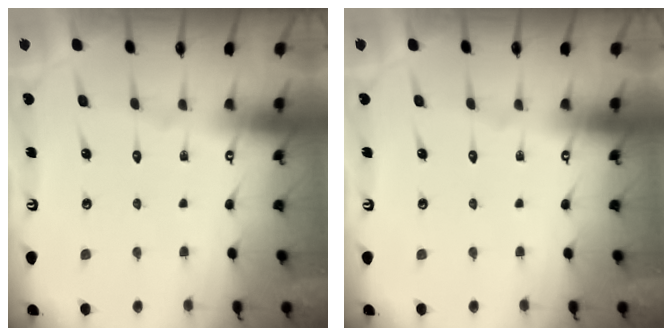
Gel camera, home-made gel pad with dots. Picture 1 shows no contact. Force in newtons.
{"total": 0.0}